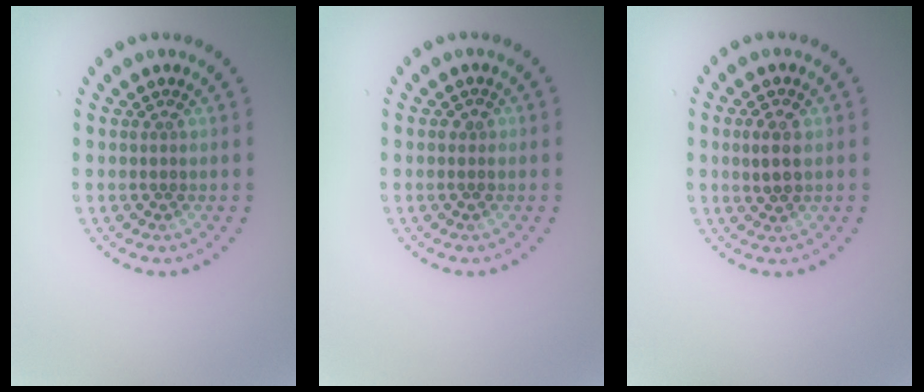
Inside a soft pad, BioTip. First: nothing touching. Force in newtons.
{"total": 0.8, "press": 0.8, "slide": 0.0}
{"total": 2.3, "press": 2.2, "slide": 0.3}